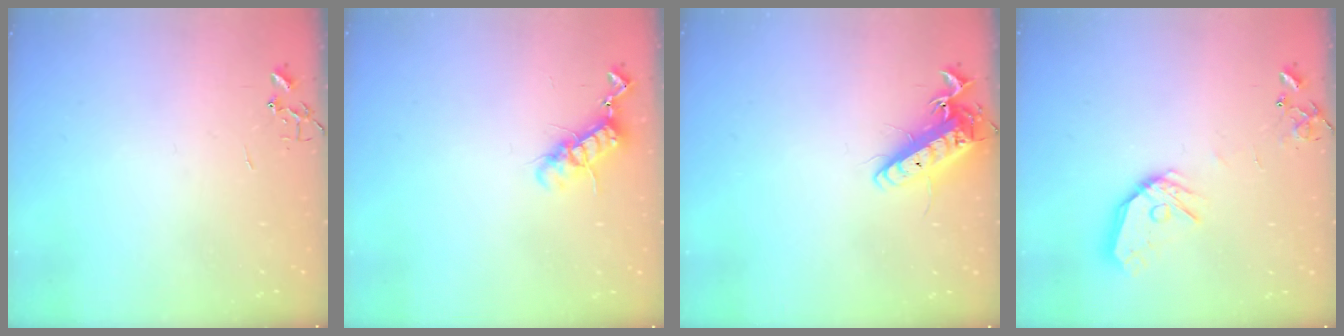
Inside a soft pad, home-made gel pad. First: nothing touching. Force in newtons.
{"total": 11.1, "press": 11.1, "slide": 0.3}
{"total": 15.4, "press": 15.1, "slide": 2.8}
{"total": 12.5, "press": 12.4, "slide": 0.9}